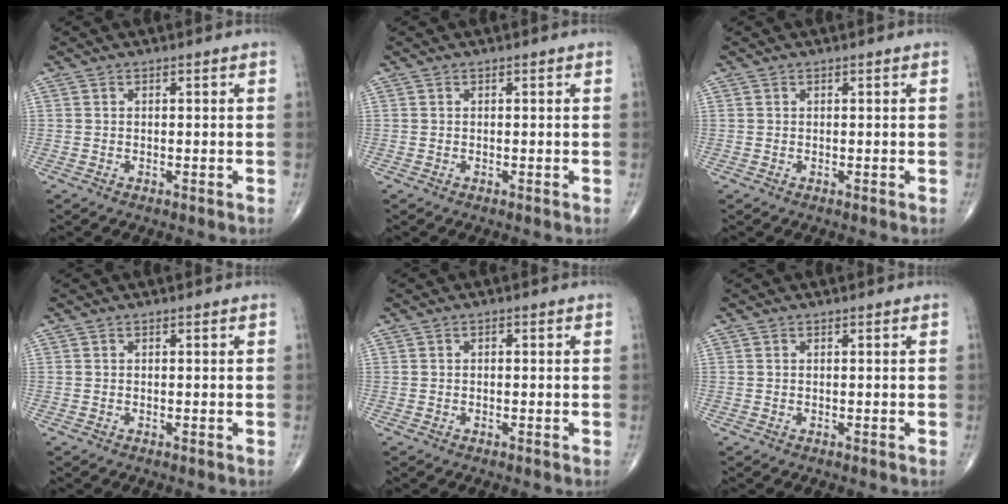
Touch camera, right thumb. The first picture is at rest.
{"total": 0.0}
{"total": 0.0}
{"total": 0.0}
{"total": 0.5, "force": [0.0, 0.3, 0.4], "torque": [-0.008, 0.000, -0.001]}
{"total": 0.0}